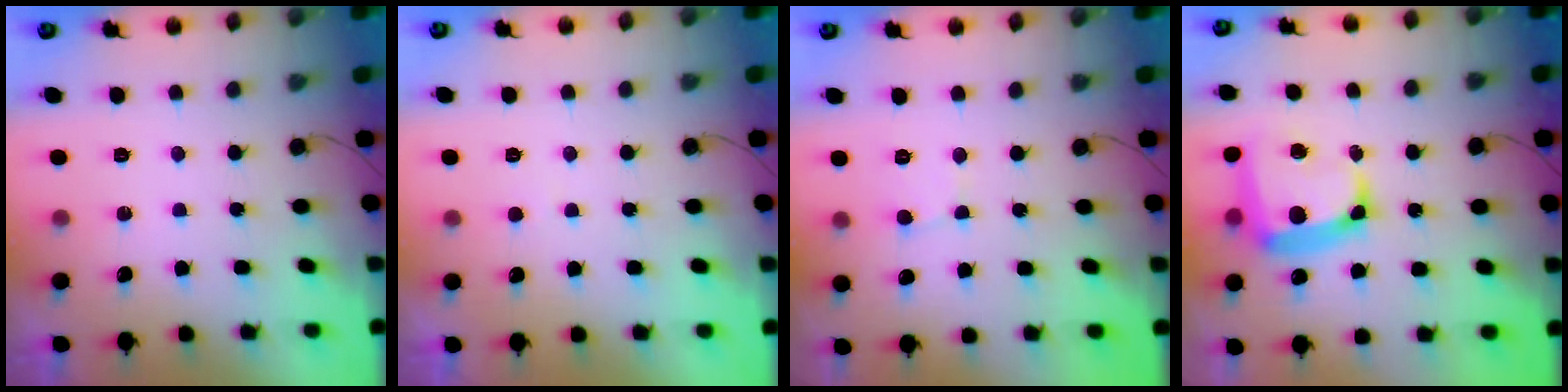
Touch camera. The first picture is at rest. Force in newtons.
{"total": 1.9, "press": 1.9, "slide": 0.3}
{"total": 2.8, "press": 2.8, "slide": 0.3}
{"total": 15.1, "press": 14.9, "slide": 2.4}